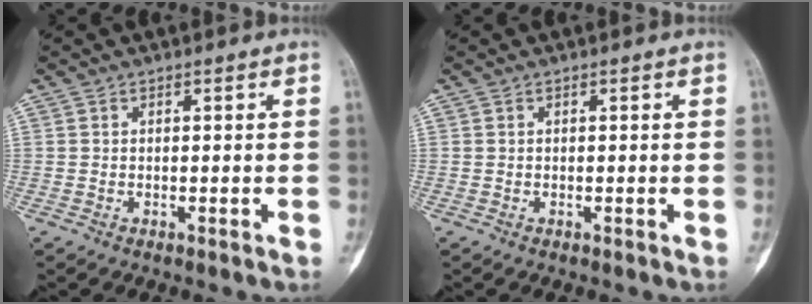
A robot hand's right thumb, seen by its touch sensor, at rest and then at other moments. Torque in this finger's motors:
{"motor_torque": [0.04, 0.00, 0.01, -0.01, 0.01]}